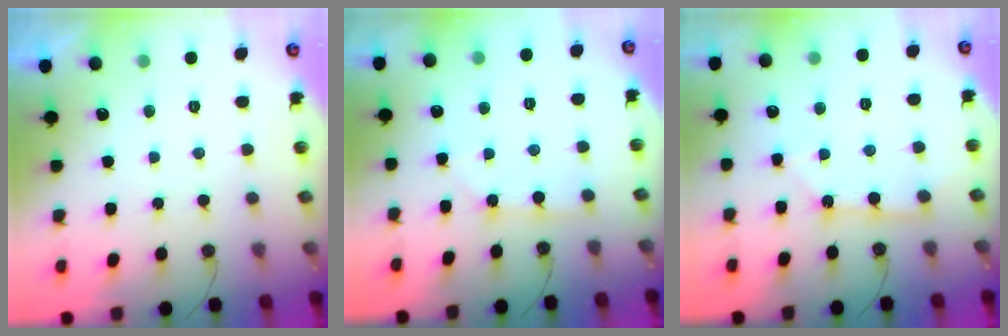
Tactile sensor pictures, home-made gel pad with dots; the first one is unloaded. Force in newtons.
{"total": 2.3, "press": 2.3, "slide": 0.3}
{"total": 4.1, "press": 4.0, "slide": 0.4}